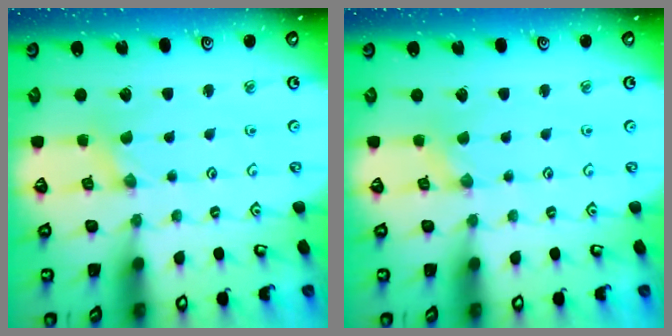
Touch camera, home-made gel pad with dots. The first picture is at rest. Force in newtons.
{"total": 0.0}